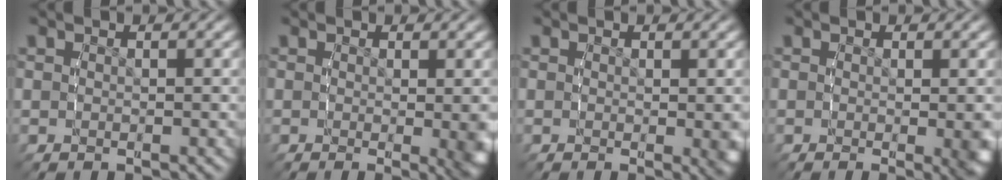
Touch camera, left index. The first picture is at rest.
{"total": 2.1, "force": [-0.1, 0.2, 2.1], "torque": [-0.019, -0.007, -0.003]}
{"total": 1.2, "force": [0.1, 0.1, 1.2], "torque": [-0.006, -0.003, 0.000]}
{"total": 1.7, "force": [-0.1, 0.1, 1.7], "torque": [-0.016, -0.005, -0.005]}